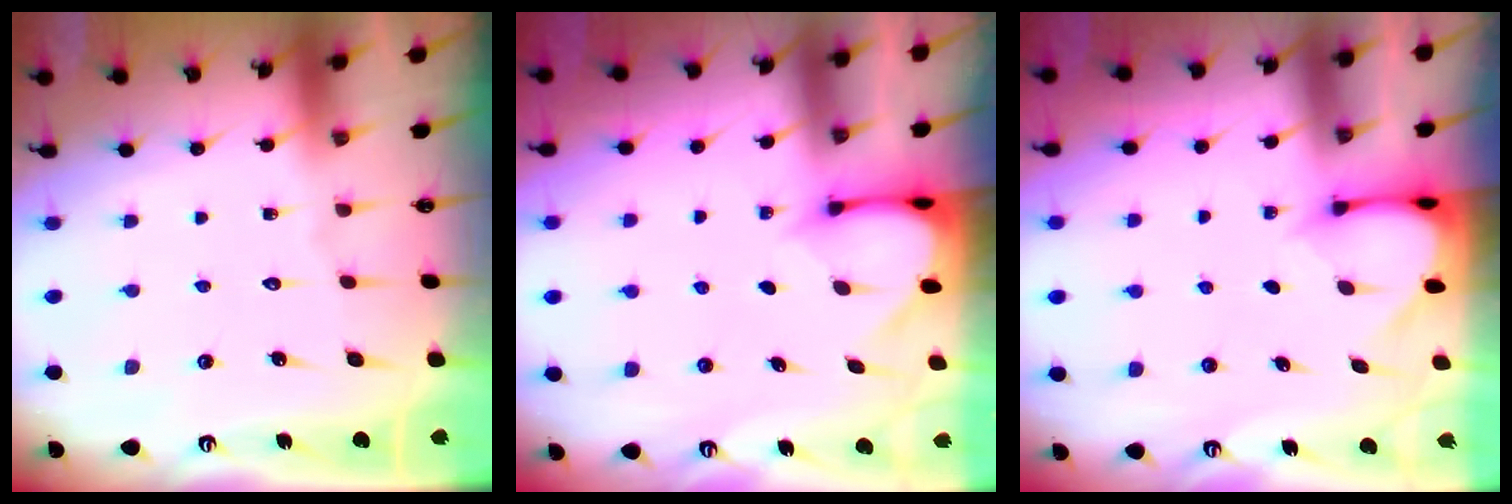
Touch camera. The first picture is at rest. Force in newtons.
{"total": 3.2, "press": 3.2, "slide": 0.3}
{"total": 3.4, "press": 3.3, "slide": 0.3}